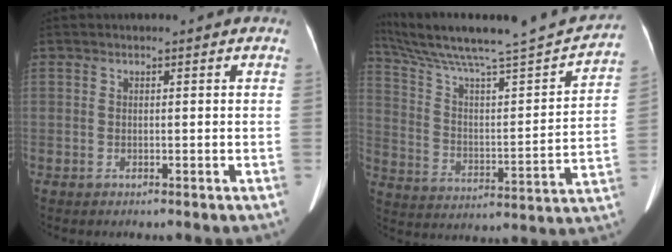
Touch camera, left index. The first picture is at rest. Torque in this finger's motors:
{"motor_torque": [-0.76, -1.38, 0.08, 0.10]}